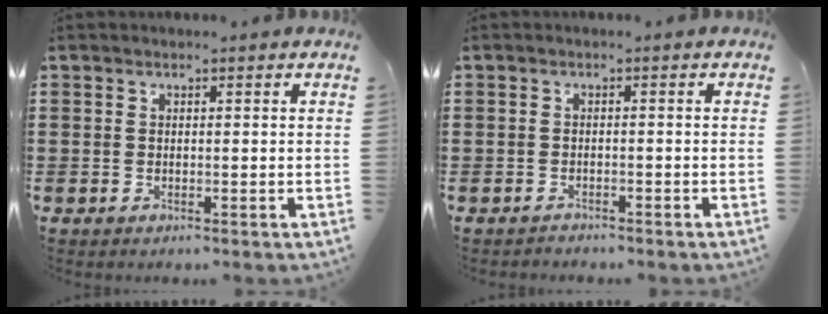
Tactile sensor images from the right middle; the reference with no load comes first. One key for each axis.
{"total": 1.0, "fx": -1.0, "fy": 0.3, "fz": -0.2, "tx": 0.002, "ty": 0.005, "tz": -0.023}